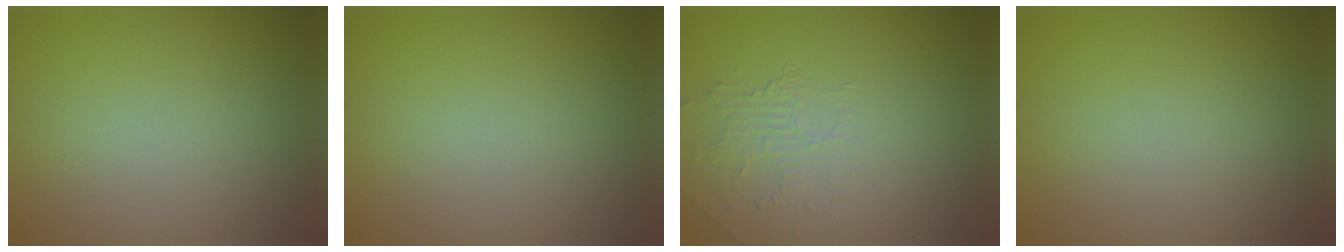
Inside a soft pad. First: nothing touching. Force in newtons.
{"total": 0.0}
{"total": 2.0, "press": 0.6, "slide": 1.9}
{"total": 0.0}